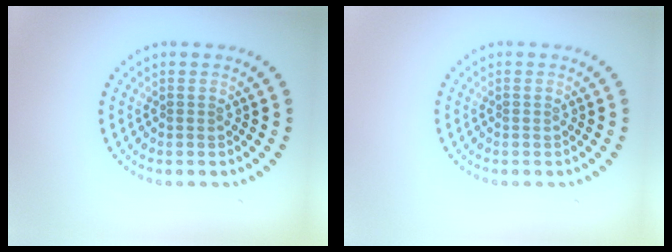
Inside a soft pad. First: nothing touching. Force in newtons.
{"total": 0.0}